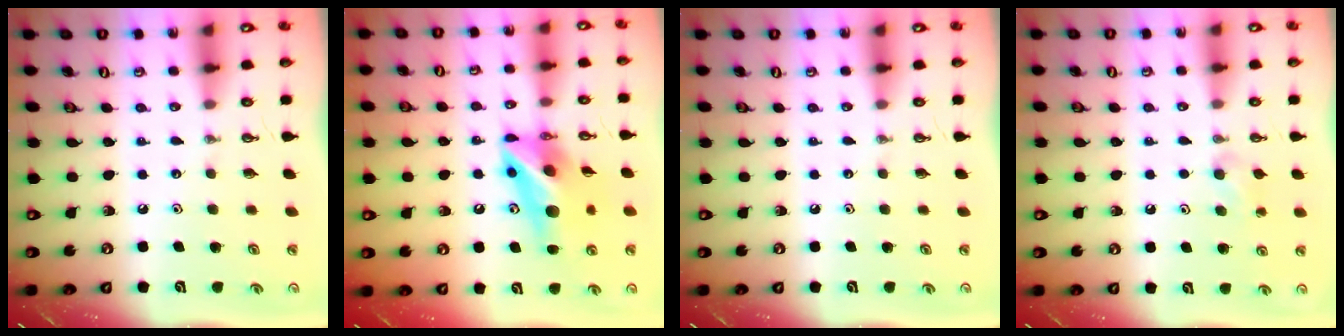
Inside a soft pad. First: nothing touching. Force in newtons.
{"total": 12.8, "press": 12.6, "slide": 1.9}
{"total": 0.0}
{"total": 8.9, "press": 4.7, "slide": 7.6}